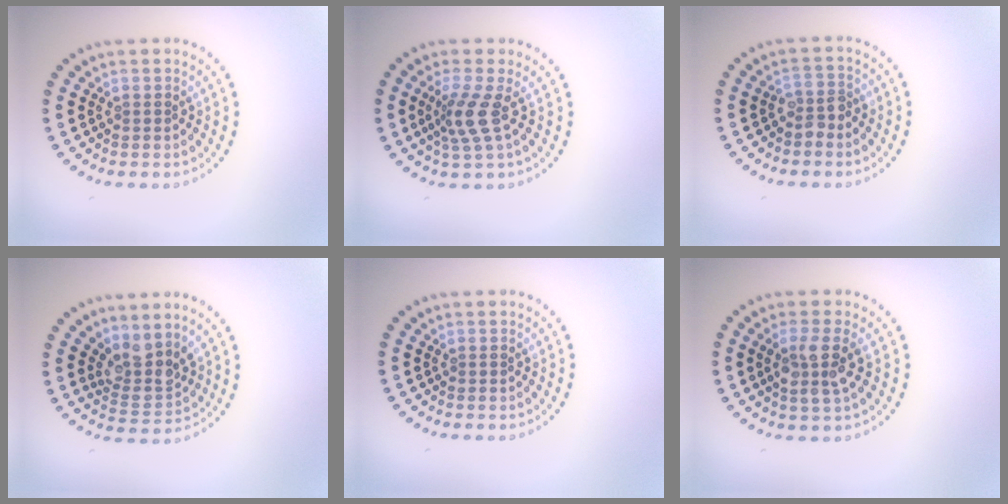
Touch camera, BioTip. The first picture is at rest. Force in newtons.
{"total": 2.8, "press": 2.0, "slide": 2.0}
{"total": 1.7, "press": 1.5, "slide": 0.8}
{"total": 3.3, "press": 2.5, "slide": 2.1}
{"total": 0.0}
{"total": 3.0, "press": 2.7, "slide": 1.2}